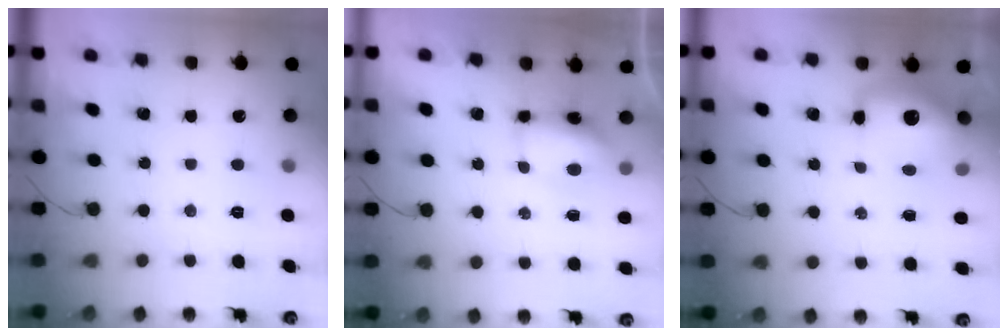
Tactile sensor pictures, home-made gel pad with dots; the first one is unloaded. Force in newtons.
{"total": 12.0, "press": 8.1, "slide": 8.8}
{"total": 12.0, "press": 11.6, "slide": 2.8}